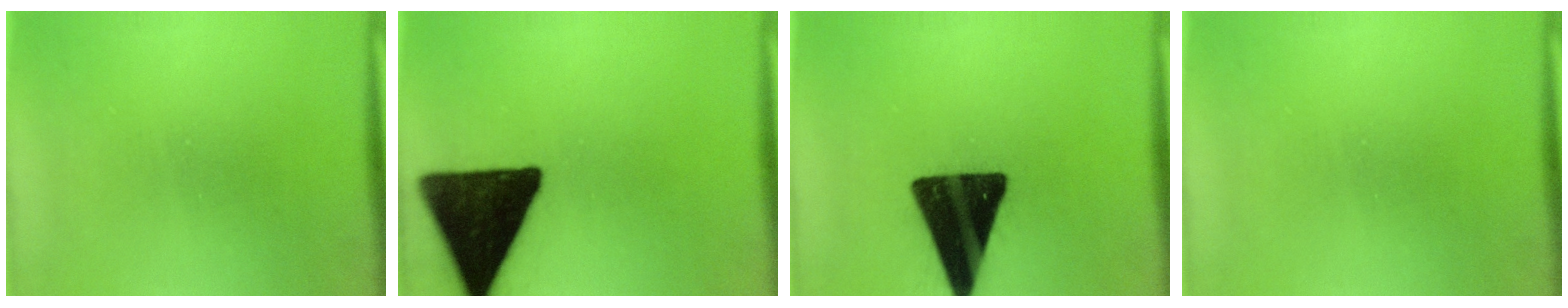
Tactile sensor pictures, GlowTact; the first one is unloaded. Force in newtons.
{"total": 19.3}
{"total": 18.6}
{"total": 0.0}